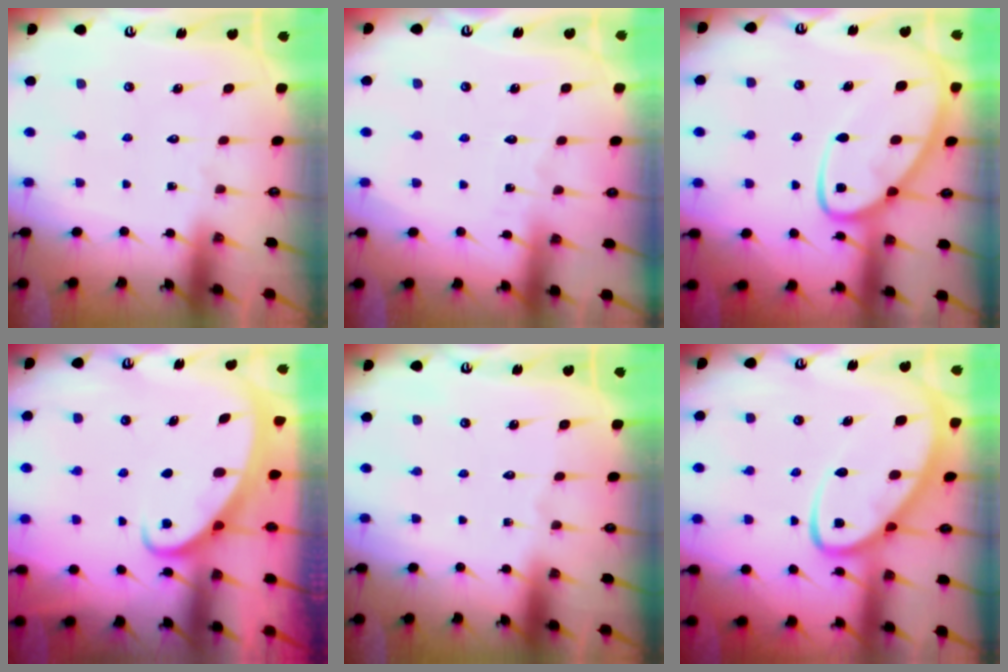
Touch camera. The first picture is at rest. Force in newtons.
{"total": 2.2, "press": 2.2, "slide": 0.2}
{"total": 10.6, "press": 10.5, "slide": 1.0}
{"total": 2.5, "press": 2.5, "slide": 0.3}
{"total": 0.0}
{"total": 8.7, "press": 8.7, "slide": 0.9}